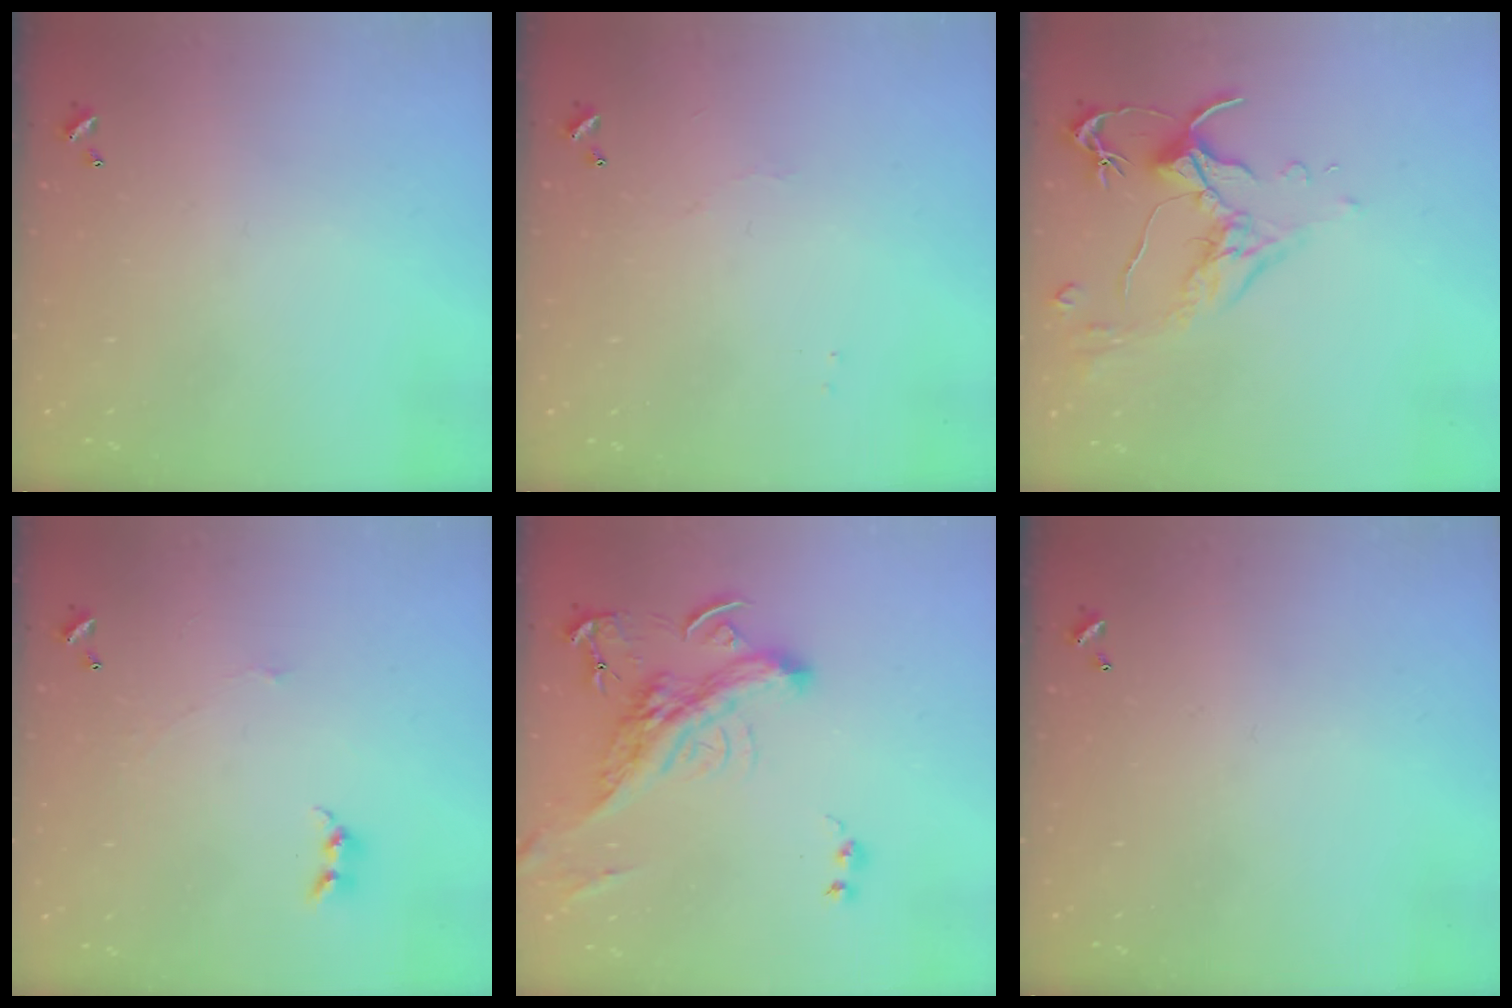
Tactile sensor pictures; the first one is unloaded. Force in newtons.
{"total": 1.6, "press": 1.5, "slide": 0.5}
{"total": 1.5, "press": 1.4, "slide": 0.6}
{"total": 1.3, "press": 1.2, "slide": 0.3}
{"total": 5.1, "press": 4.8, "slide": 1.8}
{"total": 0.0}